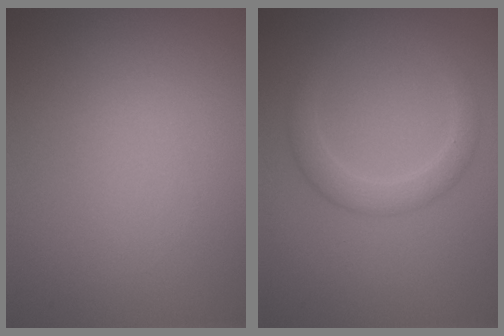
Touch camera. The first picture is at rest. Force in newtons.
{"total": 2.5, "press": 2.5, "slide": 0.1}